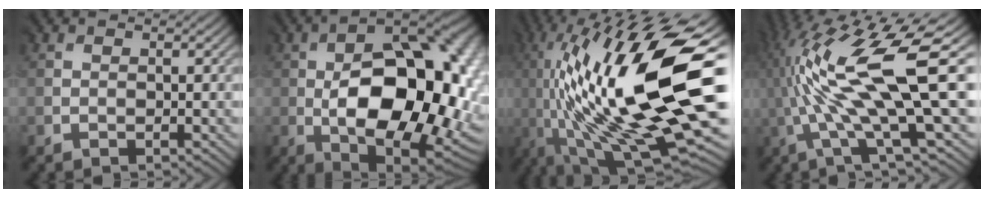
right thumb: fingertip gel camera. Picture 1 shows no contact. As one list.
[{"total": 17.6, "force": [-1.7, 9.4, 14.7], "torque": [-0.207, 0.001, -0.030]}, {"total": 20.5, "force": [-0.1, 6.3, 19.5], "torque": [-0.371, -0.007, 0.003]}, {"total": 16.4, "force": [1.5, 3.5, 16.0], "torque": [-0.318, 0.024, 0.040]}]